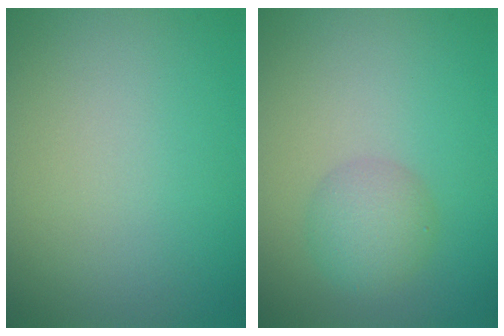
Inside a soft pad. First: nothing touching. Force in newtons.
{"total": 2.8, "press": 2.8, "slide": 0.1}